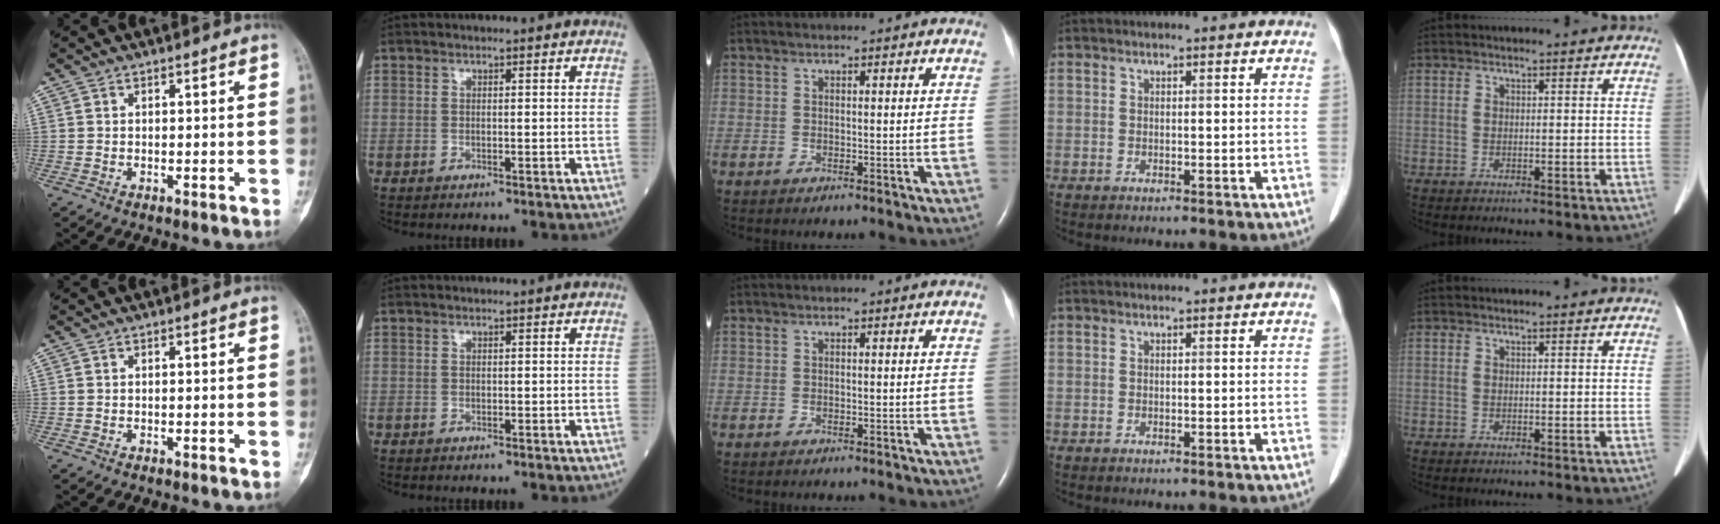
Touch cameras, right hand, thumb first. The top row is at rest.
{}